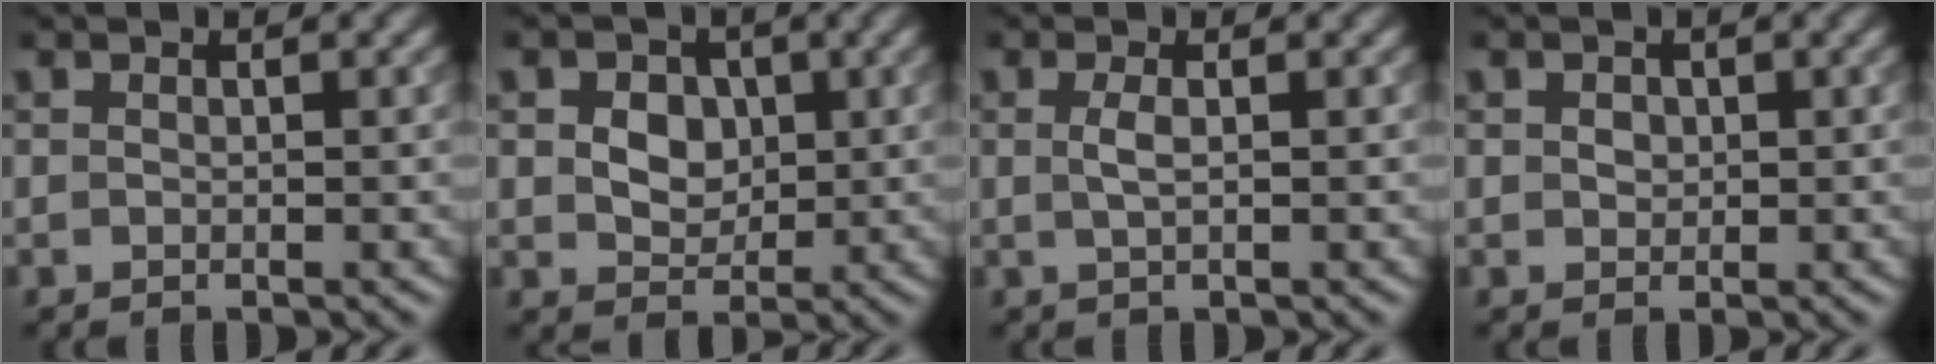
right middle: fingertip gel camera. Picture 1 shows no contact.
{"total": 4.9, "force": [1.2, 3.8, 2.9], "torque": [-0.047, 0.012, 0.008]}
{"total": 1.4, "force": [0.2, 0.4, 1.3], "torque": [-0.027, 0.003, 0.002]}
{"total": 1.2, "force": [0.4, 1.0, 0.5], "torque": [-0.008, 0.002, 0.005]}